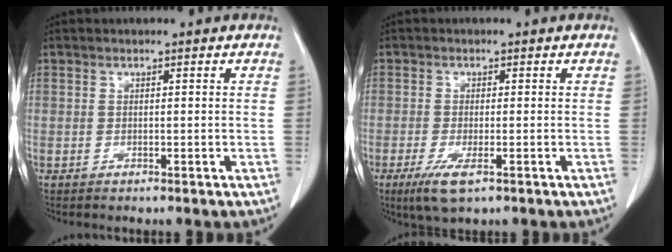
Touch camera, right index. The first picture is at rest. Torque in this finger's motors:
{"motor_torque": [0.51, -0.46, 0.11, 0.07]}